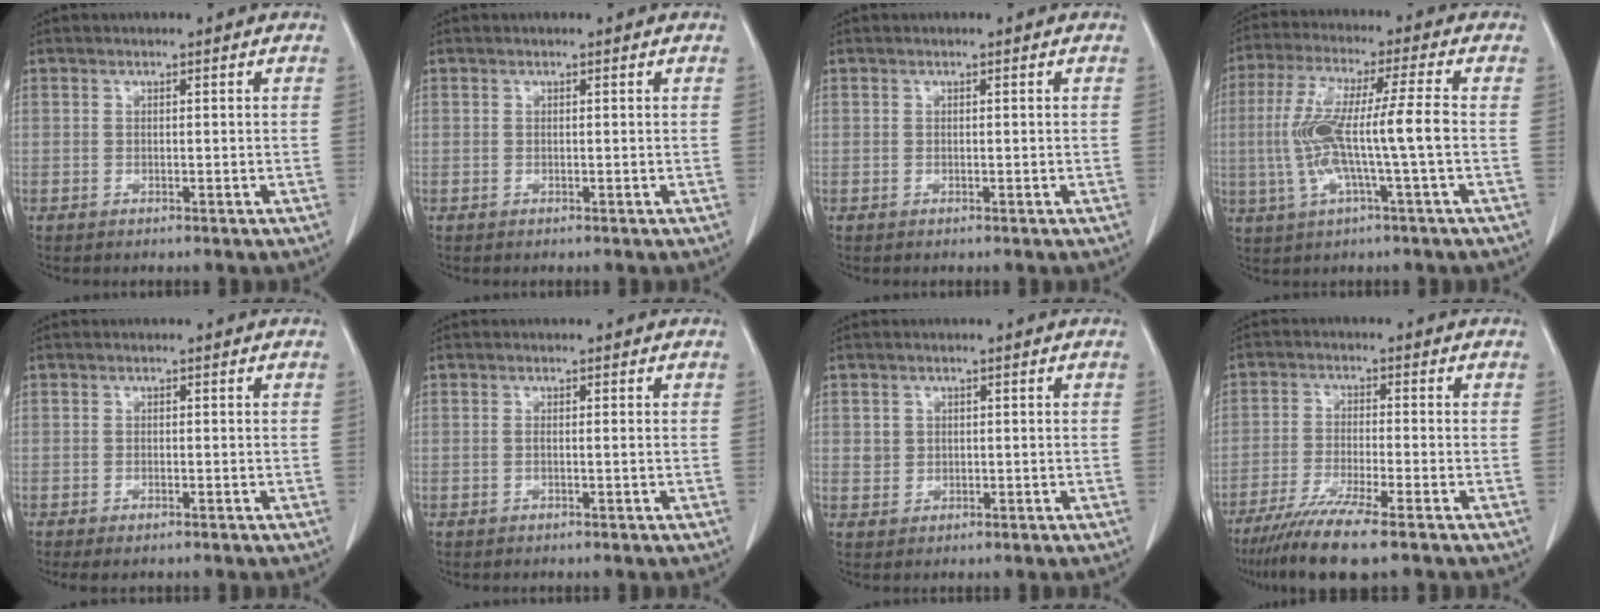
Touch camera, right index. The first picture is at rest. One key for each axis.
{"total": 0.0}
{"total": 0.0}
{"total": 11.7, "fx": -1.2, "fy": 0.2, "fz": 11.7, "tx": -0.241, "ty": 0.013, "tz": -0.028}
{"total": 1.7, "fx": -1.2, "fy": 0.4, "fz": 1.1, "tx": -0.014, "ty": -0.004, "tz": -0.015}
{"total": 0.7, "fx": -0.1, "fy": -0.1, "fz": 0.7, "tx": -0.015, "ty": -0.001, "tz": -0.001}
{"total": 2.0, "fx": 0.6, "fy": 1.8, "fz": 0.5, "tx": -0.006, "ty": 0.003, "tz": 0.011}
{"total": 9.1, "fx": -6.7, "fy": -0.4, "fz": 6.2, "tx": -0.107, "ty": -0.027, "tz": -0.113}